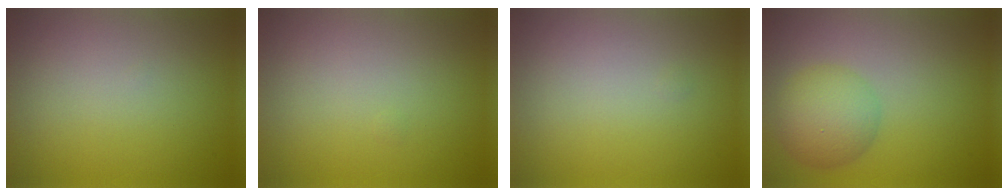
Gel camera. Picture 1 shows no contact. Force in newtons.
{"total": 0.0}
{"total": 0.0}
{"total": 4.7, "press": 4.7, "slide": 0.0}